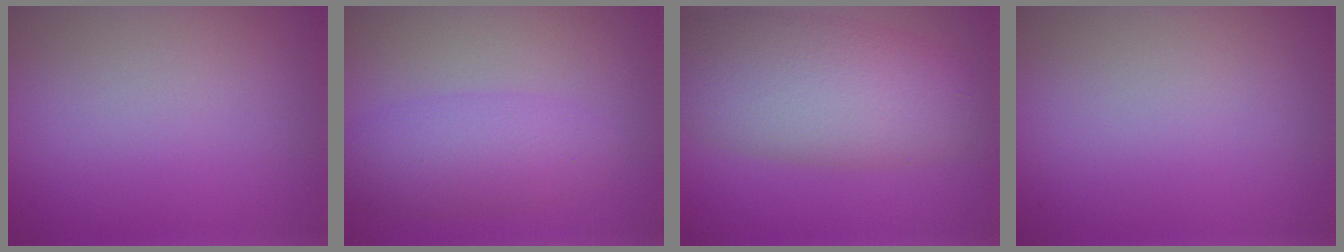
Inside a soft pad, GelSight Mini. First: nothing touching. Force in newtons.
{"total": 3.7, "press": 3.7, "slide": 0.2}
{"total": 8.4, "press": 8.4, "slide": 0.2}
{"total": 0.0}